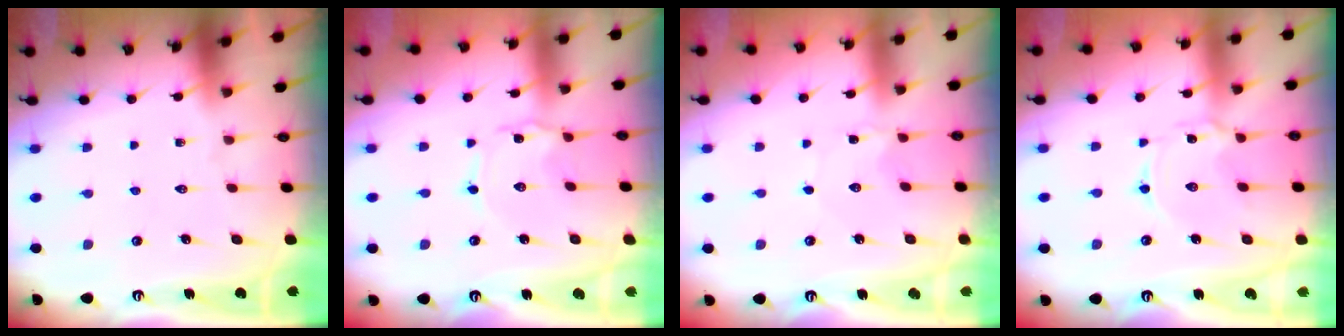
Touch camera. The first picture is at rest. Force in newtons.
{"total": 1.0, "press": 1.0, "slide": 0.1}
{"total": 0.9, "press": 0.9, "slide": 0.1}
{"total": 1.6, "press": 1.6, "slide": 0.3}